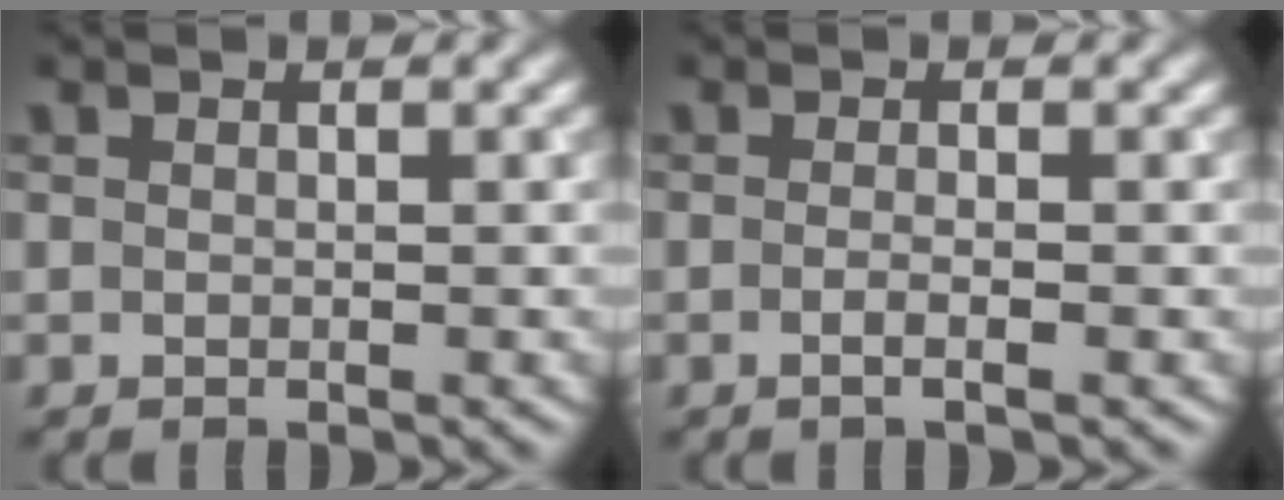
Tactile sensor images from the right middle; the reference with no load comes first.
{"total": 1.4, "force": [-0.4, 0.4, 1.3], "torque": [-0.017, -0.004, -0.011]}